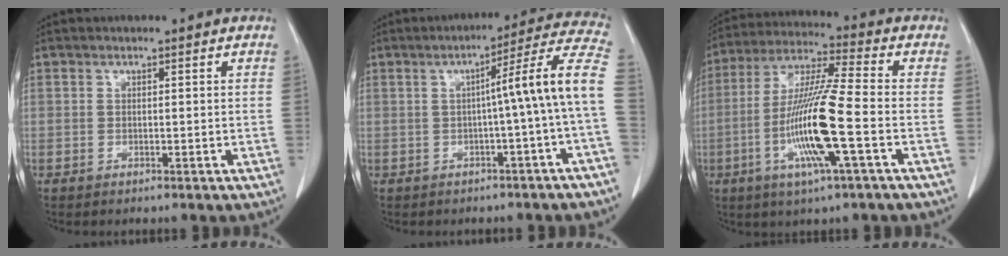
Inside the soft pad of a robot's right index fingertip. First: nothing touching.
{"total": 10.7, "force": [-0.9, -1.9, 10.5], "torque": [-0.129, 0.025, -0.017]}
{"total": 14.3, "force": [-3.8, 0.0, 13.8], "torque": [-0.280, -0.008, -0.077]}